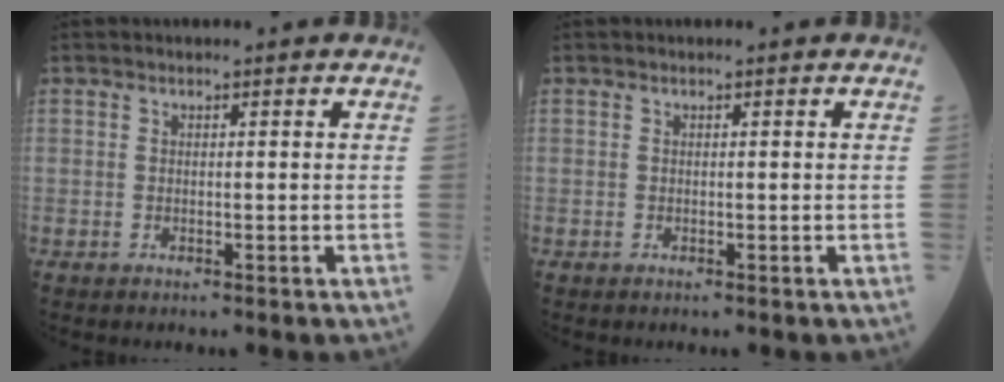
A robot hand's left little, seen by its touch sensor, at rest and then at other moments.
{"total": 0.0}